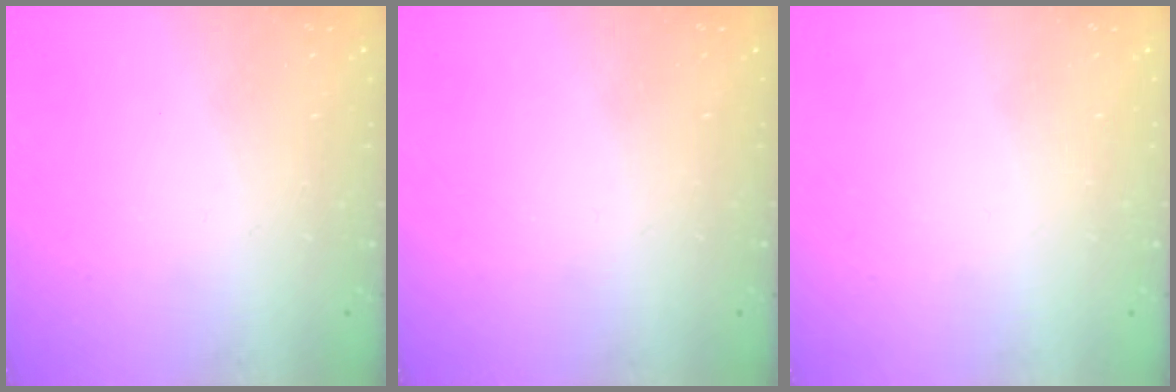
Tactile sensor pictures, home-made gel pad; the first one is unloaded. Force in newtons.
{"total": 0.0}
{"total": 0.0}